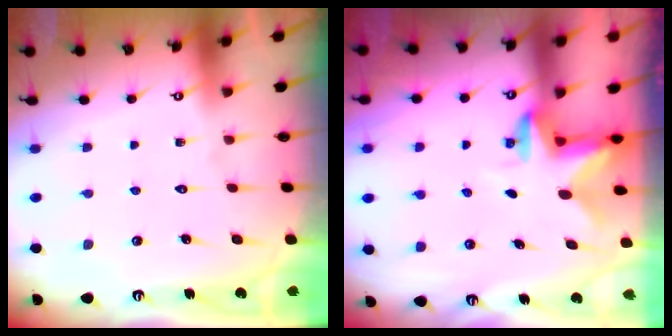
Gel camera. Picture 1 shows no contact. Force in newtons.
{"total": 2.7, "press": 2.6, "slide": 0.5}